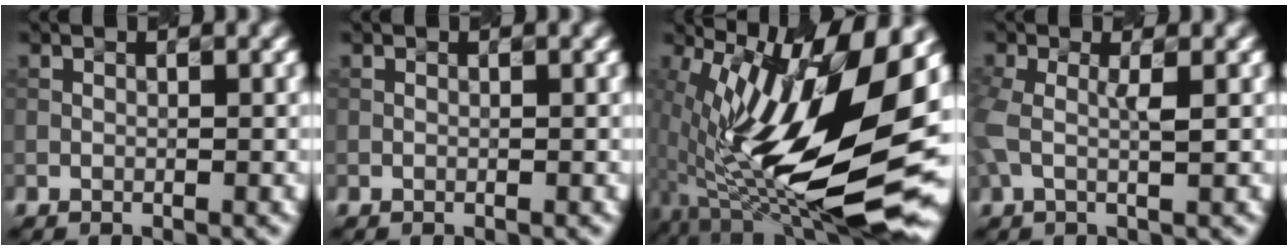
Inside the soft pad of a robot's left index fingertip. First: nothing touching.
{"total": 0.0}
{"total": 17.1, "force": [-1.0, 6.5, 15.7], "torque": [-0.287, -0.019, -0.015]}
{"total": 2.7, "force": [0.3, 0.7, 2.6], "torque": [-0.067, 0.003, 0.001]}